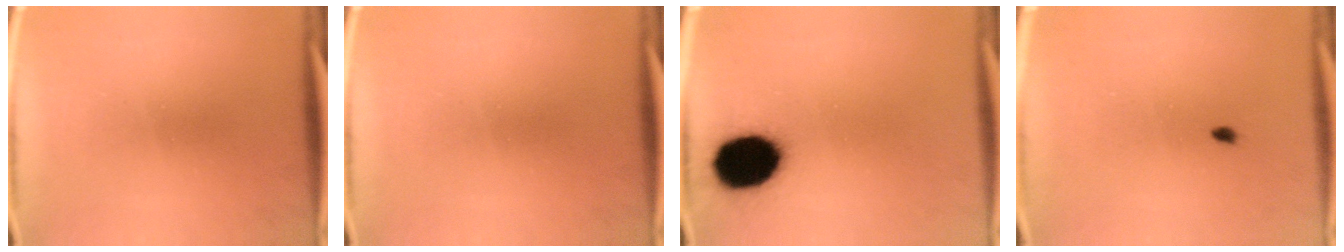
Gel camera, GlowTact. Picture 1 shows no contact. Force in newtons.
{"total": 0.0}
{"total": 17.7}
{"total": 1.4}